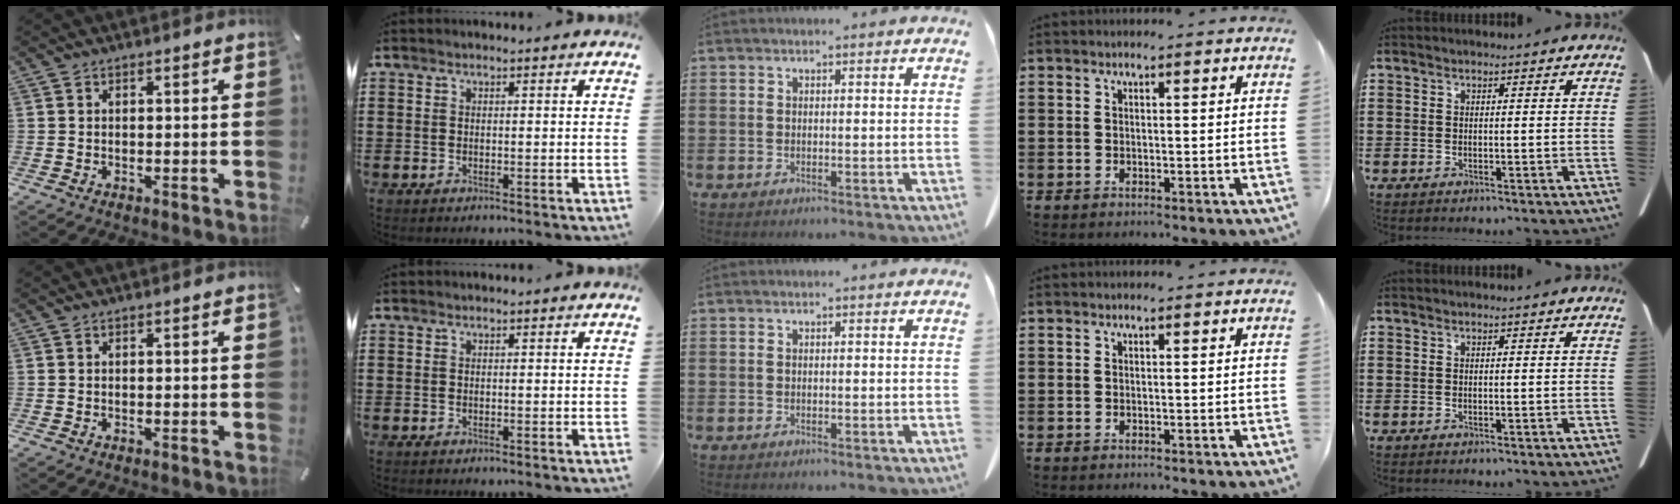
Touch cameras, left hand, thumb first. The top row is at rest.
{}